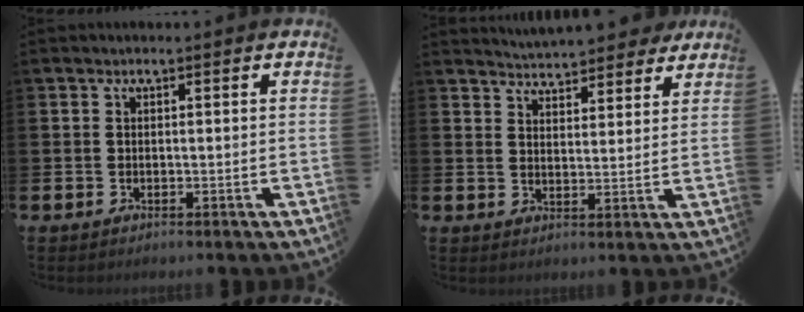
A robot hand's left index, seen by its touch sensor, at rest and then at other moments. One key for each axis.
{"total": 5.6, "fx": 5.5, "fy": 0.9, "fz": 0.2, "tx": -0.012, "ty": -0.040, "tz": 0.097}